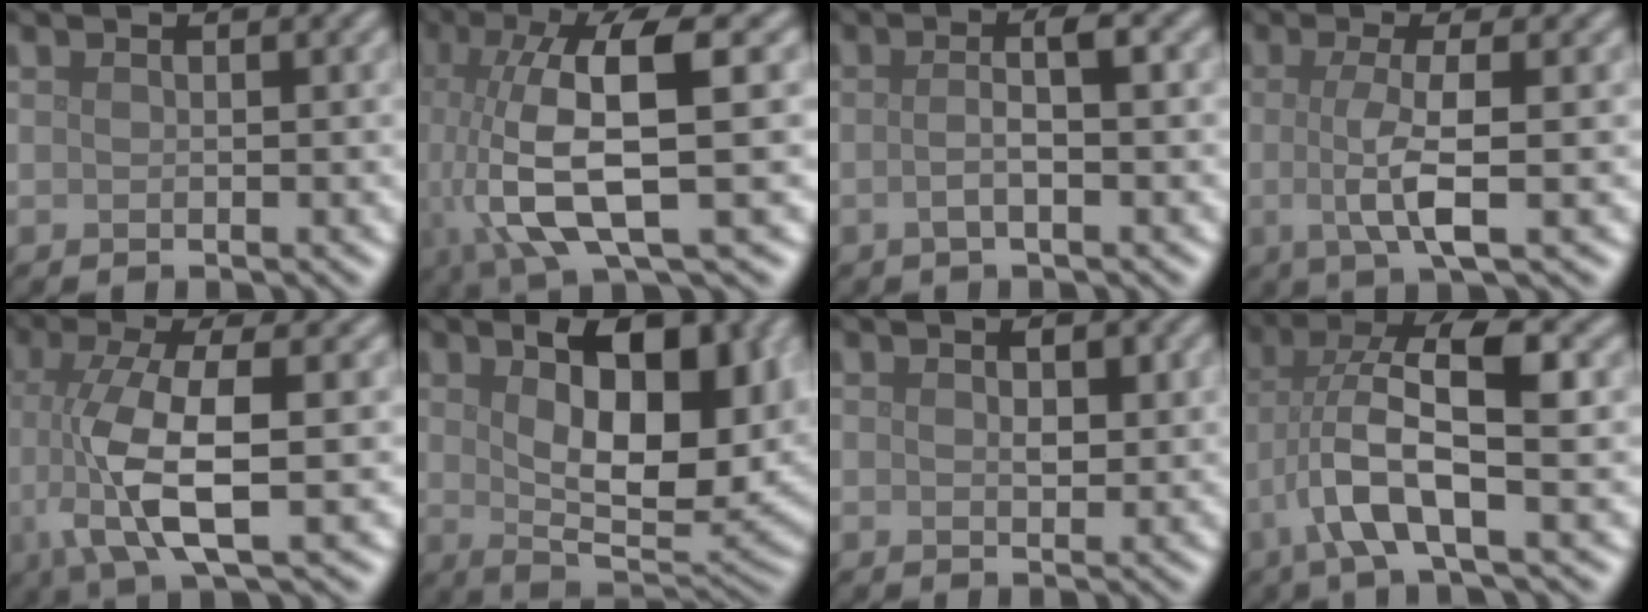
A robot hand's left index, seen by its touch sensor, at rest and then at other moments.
{"total": 11.1, "force": [-0.7, 3.4, 10.6], "torque": [-0.210, -0.004, -0.012]}
{"total": 2.8, "force": [-0.2, 0.6, 2.7], "torque": [-0.046, 0.005, -0.010]}
{"total": 4.6, "force": [-0.4, 1.1, 4.5], "torque": [-0.081, -0.008, -0.009]}
{"total": 7.8, "force": [-0.8, 2.2, 7.4], "torque": [-0.146, -0.006, -0.014]}
{"total": 10.6, "force": [2.4, 4.9, 9.1], "torque": [-0.131, -0.001, 0.037]}
{"total": 1.9, "force": [0.5, 1.0, 1.6], "torque": [-0.022, -0.002, 0.008]}
{"total": 7.5, "force": [-1.1, 2.0, 7.1], "torque": [-0.145, 0.022, -0.028]}